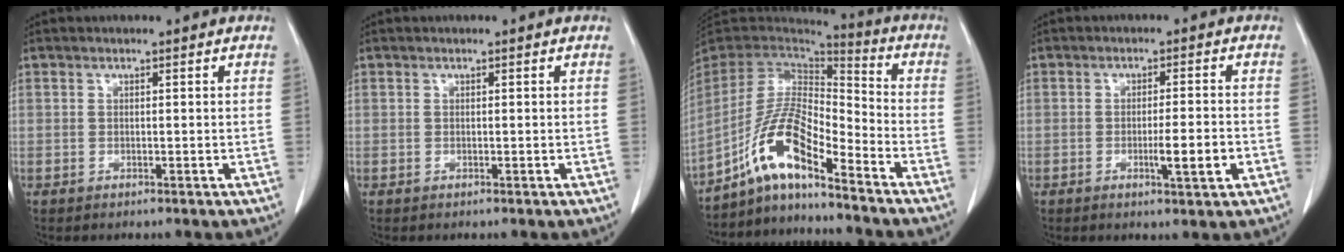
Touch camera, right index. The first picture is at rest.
{"total": 0.0}
{"total": 11.9, "force": [-7.8, 2.0, 8.7], "torque": [-0.181, 0.013, -0.147]}
{"total": 4.9, "force": [-1.6, 0.1, 4.6], "torque": [-0.071, -0.005, -0.021]}